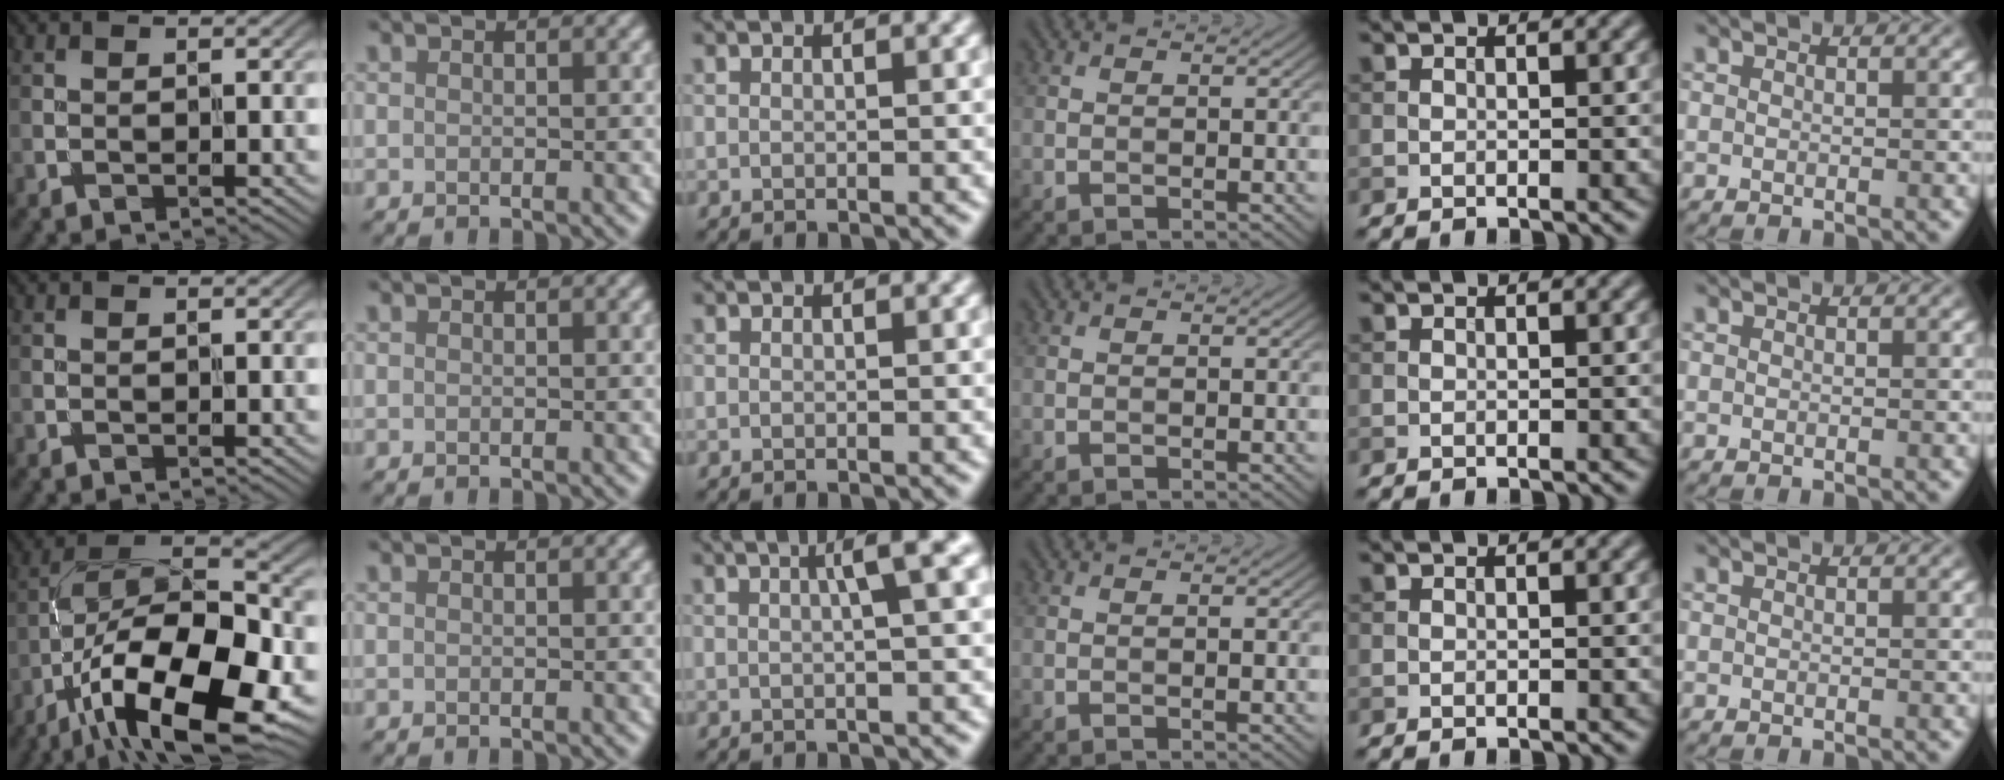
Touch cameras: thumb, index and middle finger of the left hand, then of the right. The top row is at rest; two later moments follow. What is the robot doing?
{"motion": "screw", "object": "medicine bottle"}